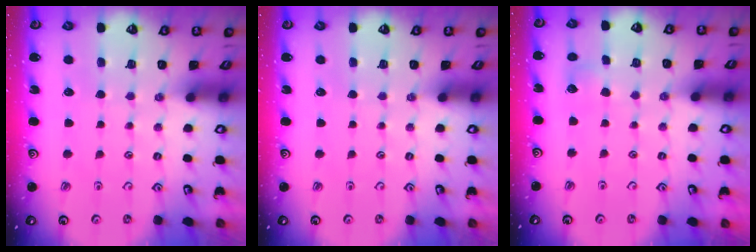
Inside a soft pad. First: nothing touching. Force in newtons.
{"total": 0.0}
{"total": 4.9, "press": 4.8, "slide": 0.5}